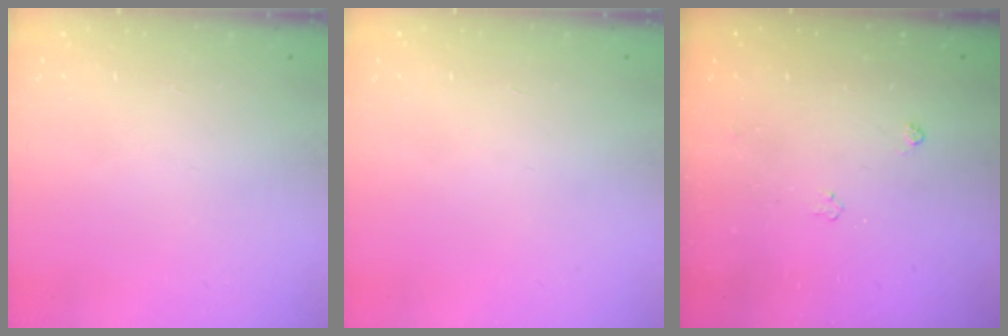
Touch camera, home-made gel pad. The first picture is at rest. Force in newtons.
{"total": 0.0}
{"total": 3.3, "press": 3.2, "slide": 0.6}